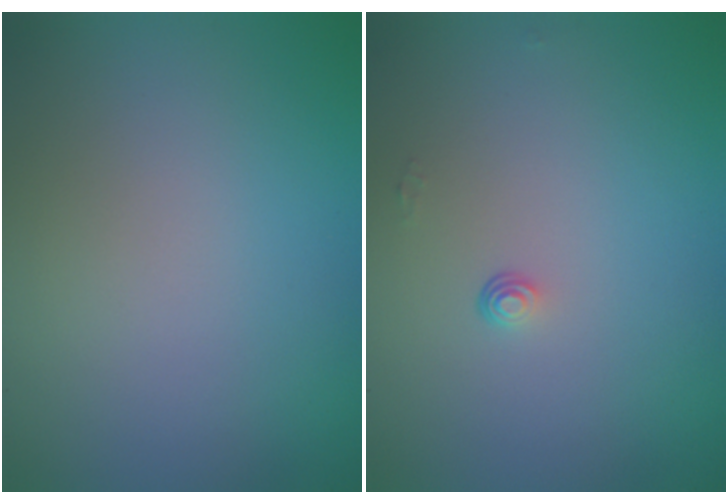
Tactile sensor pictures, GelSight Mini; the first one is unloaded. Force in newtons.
{"total": 0.6, "press": 0.4, "slide": 0.5}